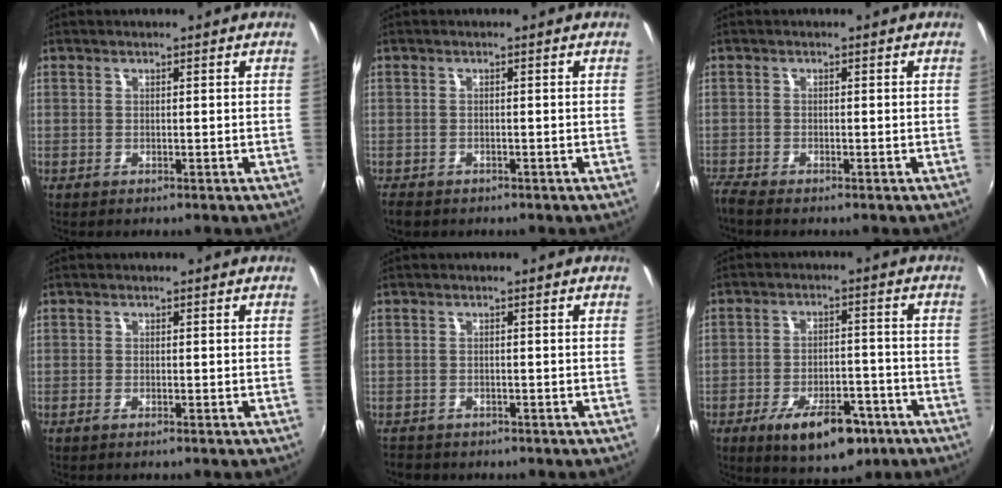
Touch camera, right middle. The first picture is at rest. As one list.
[{"total": 2.7, "force": [-2.0, 1.5, 1.0], "torque": [-0.028, -0.010, -0.035]}, {"total": 2.1, "force": [-2.0, 0.2, 0.8], "torque": [-0.024, -0.010, -0.041]}, {"total": 0.9, "force": [-0.8, -0.1, 0.5], "torque": [-0.012, -0.002, -0.017]}, {"total": 3.1, "force": [-2.5, 1.6, 0.6], "torque": [-0.022, -0.009, -0.044]}, {"total": 12.0, "force": [-7.1, 5.1, 8.2], "torque": [-0.149, -0.005, -0.100]}]